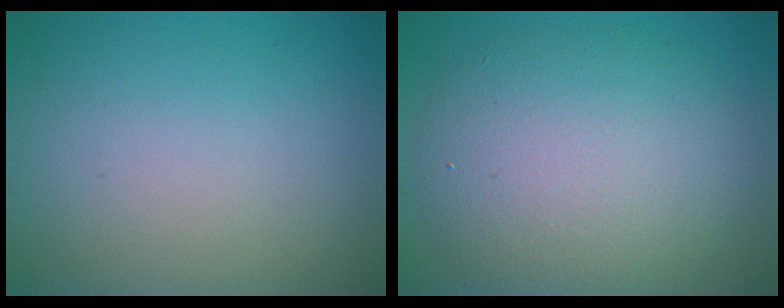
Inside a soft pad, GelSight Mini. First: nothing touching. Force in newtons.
{"total": 7.5, "press": 7.5, "slide": 0.4}